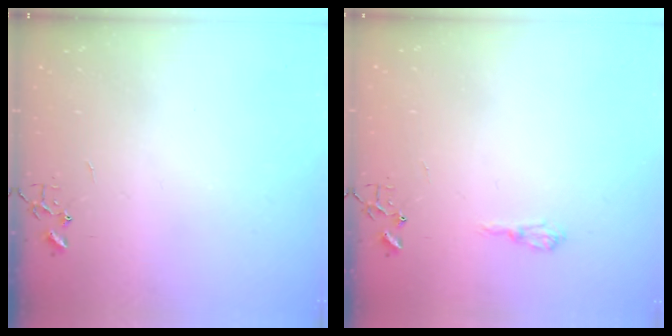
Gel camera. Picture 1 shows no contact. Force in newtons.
{"total": 7.2, "press": 7.1, "slide": 0.6}